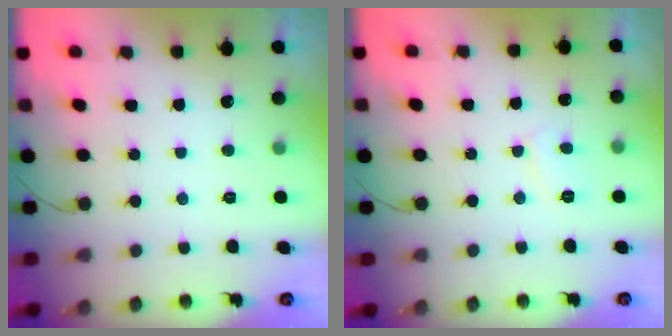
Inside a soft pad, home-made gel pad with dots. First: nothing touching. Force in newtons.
{"total": 4.2, "press": 4.2, "slide": 0.5}